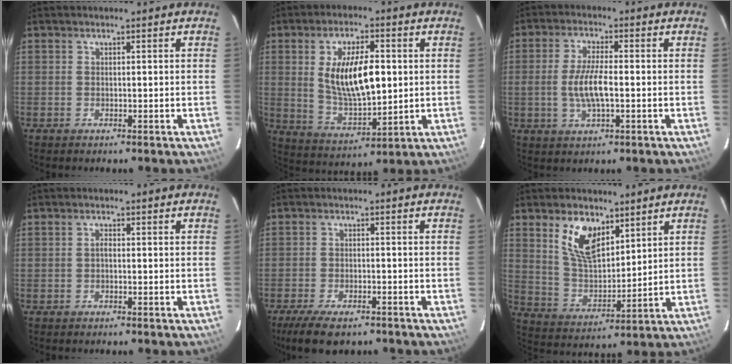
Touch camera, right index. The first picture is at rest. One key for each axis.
{"total": 13.7, "fx": 1.8, "fy": 5.7, "fz": 12.4, "tx": -0.225, "ty": -0.005, "tz": 0.045}
{"total": 7.2, "fx": -1.0, "fy": 2.1, "fz": 6.8, "tx": -0.136, "ty": -0.002, "tz": -0.019}
{"total": 0.8, "fx": -0.2, "fy": 0.5, "fz": 0.6, "tx": -0.011, "ty": 0.005, "tz": -0.006}
{"total": 9.3, "fx": -6.9, "fy": 3.4, "fz": 5.1, "tx": -0.122, "ty": -0.021, "tz": -0.116}
{"total": 10.8, "fx": 6.0, "fy": 5.5, "fz": 7.1, "tx": -0.132, "ty": 0.008, "tz": 0.125}